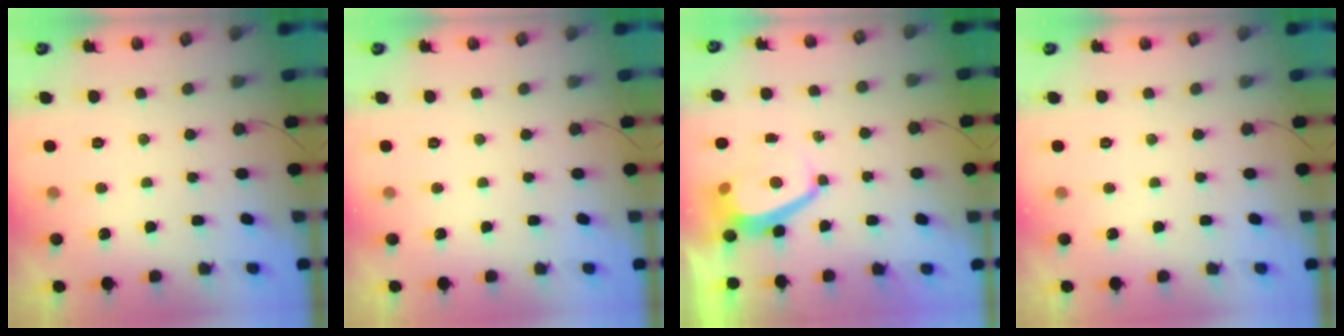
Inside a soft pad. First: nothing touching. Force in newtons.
{"total": 0.0}
{"total": 3.4, "press": 3.3, "slide": 0.8}
{"total": 0.0}